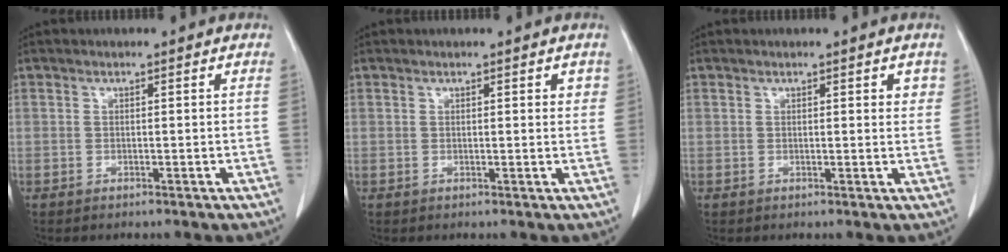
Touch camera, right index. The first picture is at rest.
{"total": 1.4, "force": [0.8, 0.7, 1.0], "torque": [-0.005, -0.002, 0.007]}
{"total": 1.8, "force": [1.0, 0.8, 1.3], "torque": [-0.009, -0.003, 0.009]}